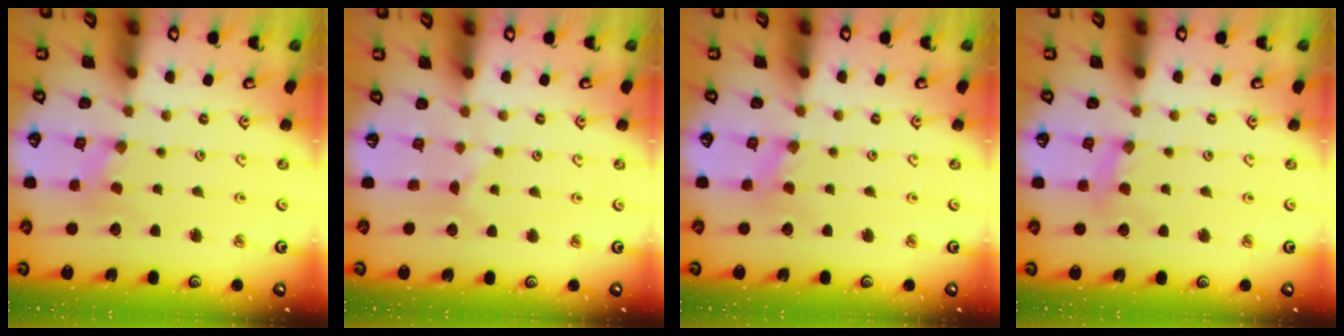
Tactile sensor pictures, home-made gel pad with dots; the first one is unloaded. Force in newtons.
{"total": 2.9, "press": 2.9, "slide": 0.5}
{"total": 1.8, "press": 1.8, "slide": 0.2}
{"total": 3.0, "press": 2.9, "slide": 0.4}